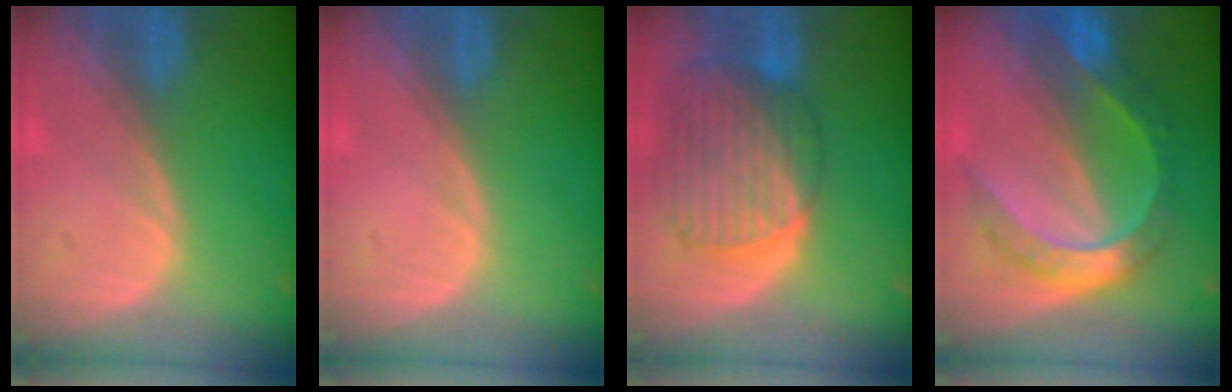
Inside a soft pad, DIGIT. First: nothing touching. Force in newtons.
{"total": 0.0}
{"total": 10.7, "press": 9.1, "slide": 5.6}
{"total": 8.2, "press": 8.2, "slide": 0.9}